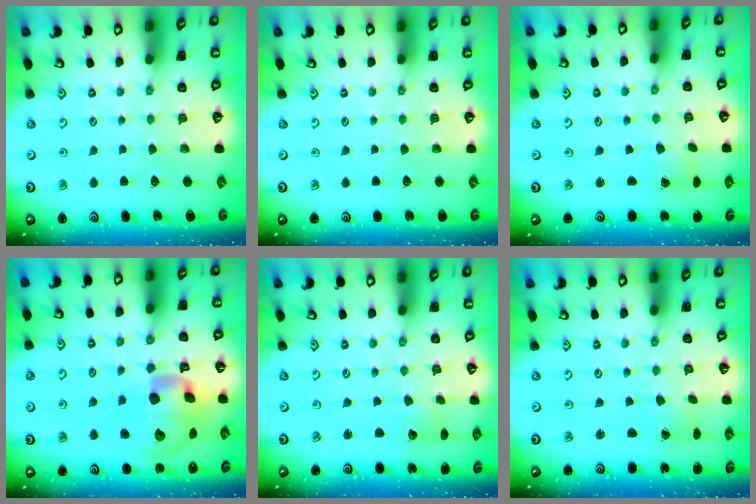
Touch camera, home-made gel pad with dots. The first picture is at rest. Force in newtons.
{"total": 0.0}
{"total": 2.6, "press": 2.6, "slide": 0.1}
{"total": 19.0, "press": 18.8, "slide": 2.7}
{"total": 2.4, "press": 2.4, "slide": 0.3}
{"total": 1.7, "press": 1.7, "slide": 0.1}